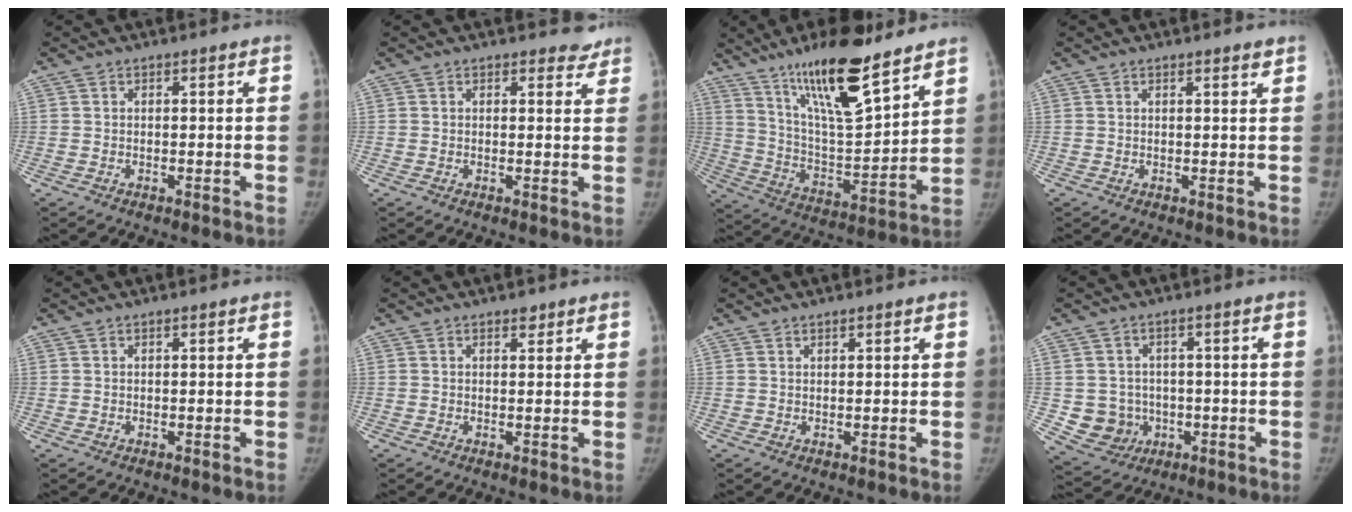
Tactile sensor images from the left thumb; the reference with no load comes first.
{"total": 2.8, "force": [2.5, 1.3, 0.1], "torque": [0.022, -0.018, 0.016]}
{"total": 20.0, "force": [14.1, 4.6, 13.4], "torque": [-0.205, -0.075, 0.250]}
{"total": 1.1, "force": [0.9, 0.1, 0.7], "torque": [-0.007, -0.006, 0.013]}
{"total": 0.0}
{"total": 1.3, "force": [1.0, 0.7, 0.6], "torque": [-0.002, -0.006, 0.012]}
{"total": 0.7, "force": [0.6, 0.1, 0.3], "torque": [-0.005, -0.004, 0.012]}
{"total": 7.3, "force": [-0.9, 7.0, 1.9], "torque": [-0.004, 0.009, -0.002]}